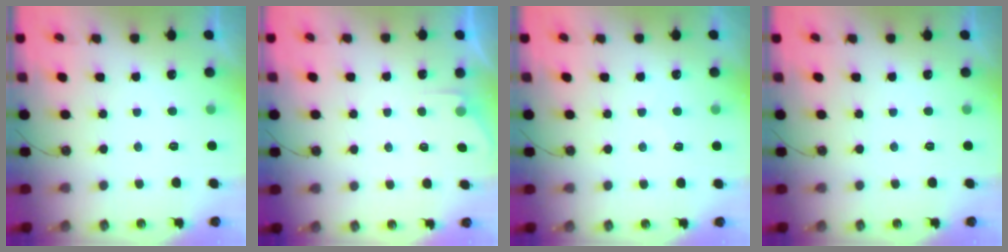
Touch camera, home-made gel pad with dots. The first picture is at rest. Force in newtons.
{"total": 3.1, "press": 3.1, "slide": 0.5}
{"total": 3.0, "press": 3.0, "slide": 0.5}
{"total": 0.0}